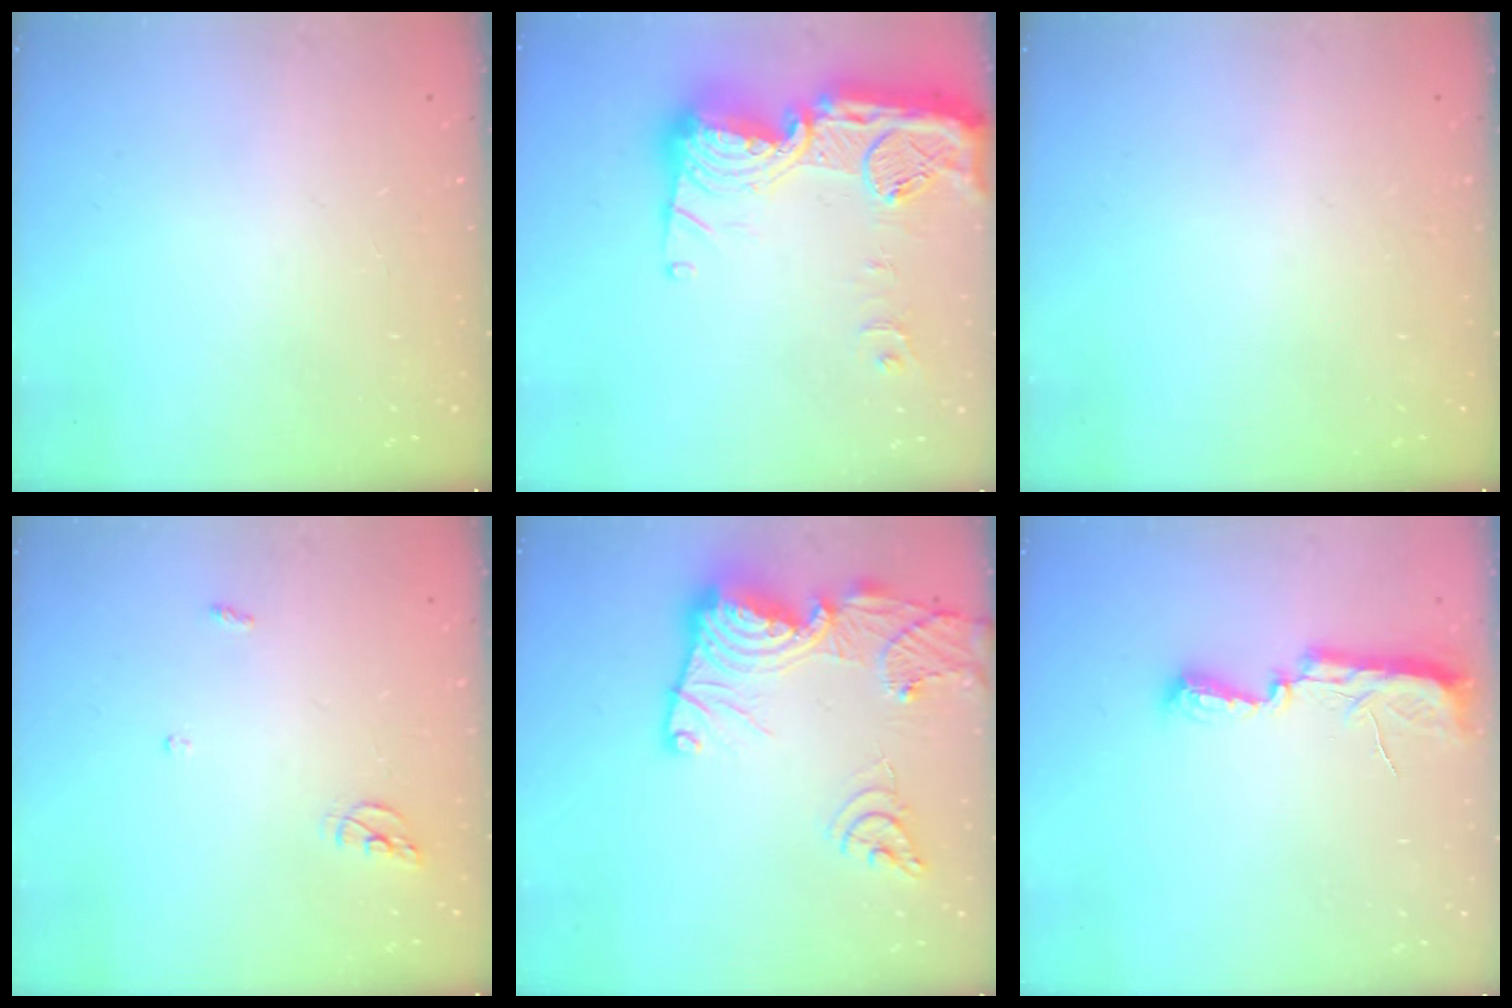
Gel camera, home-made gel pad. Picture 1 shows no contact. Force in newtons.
{"total": 23.2, "press": 23.1, "slide": 2.1}
{"total": 0.0}
{"total": 5.6, "press": 5.6, "slide": 0.4}
{"total": 21.8, "press": 21.7, "slide": 2.3}
{"total": 7.9, "press": 7.8, "slide": 0.8}